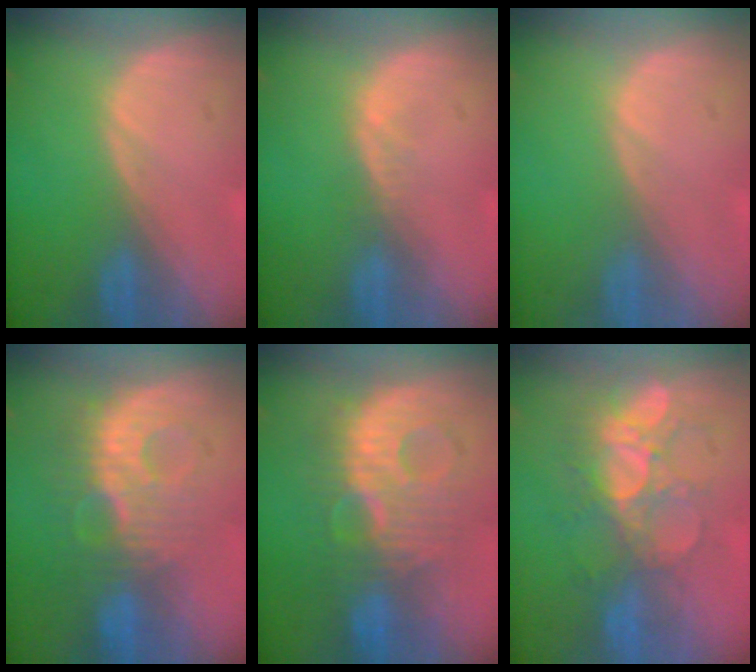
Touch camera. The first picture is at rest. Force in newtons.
{"total": 1.1, "press": 1.1, "slide": 0.3}
{"total": 0.0}
{"total": 9.2, "press": 8.6, "slide": 3.1}
{"total": 9.6, "press": 9.6, "slide": 0.1}
{"total": 8.3, "press": 8.0, "slide": 2.5}